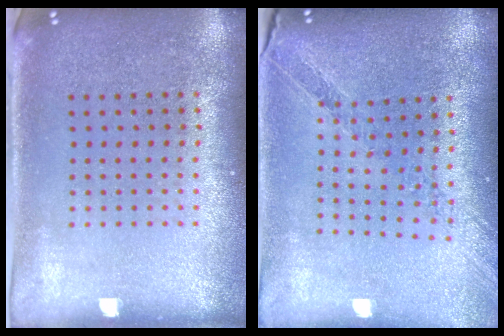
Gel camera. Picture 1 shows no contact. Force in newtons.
{"total": 0.6, "press": 0.6, "slide": 0.1}